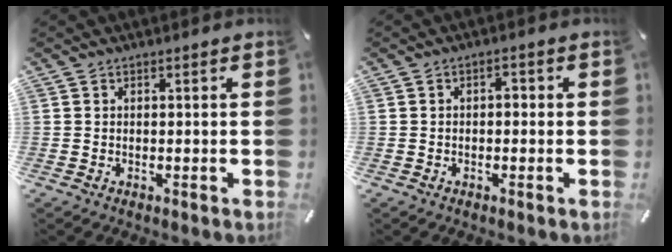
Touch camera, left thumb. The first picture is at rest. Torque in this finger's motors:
{"motor_torque": [0.24, 0.42, 0.13, -0.04, 0.00]}